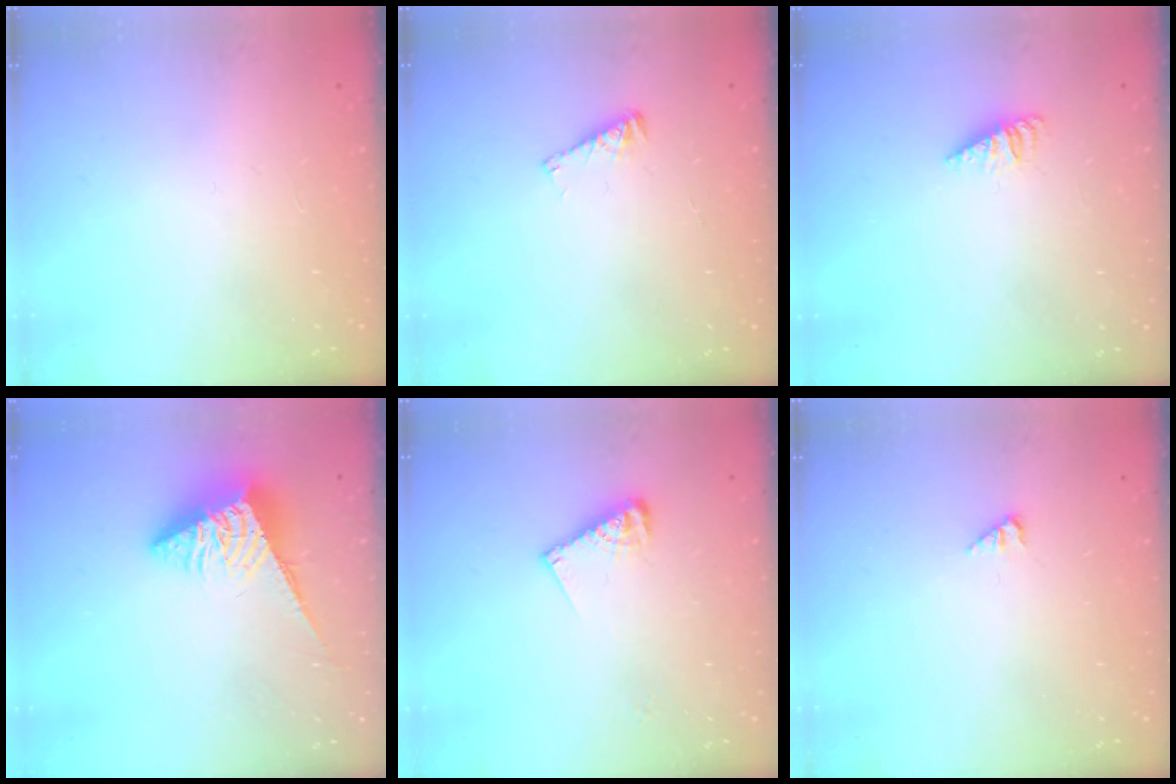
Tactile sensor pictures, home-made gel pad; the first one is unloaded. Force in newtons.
{"total": 3.6, "press": 3.6, "slide": 0.3}
{"total": 1.8, "press": 1.8, "slide": 0.4}
{"total": 6.8, "press": 6.8, "slide": 0.4}
{"total": 7.3, "press": 7.3, "slide": 0.0}
{"total": 1.0, "press": 0.9, "slide": 0.2}